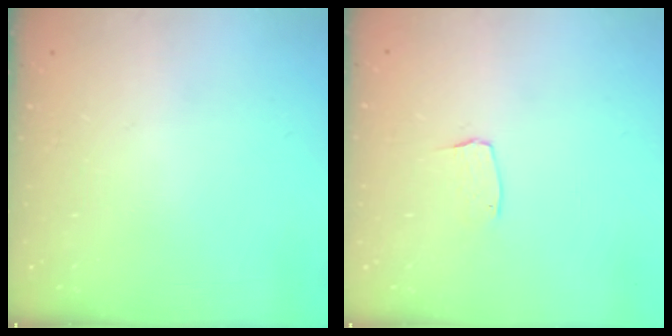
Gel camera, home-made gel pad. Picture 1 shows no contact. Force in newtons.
{"total": 3.7, "press": 3.7, "slide": 0.2}